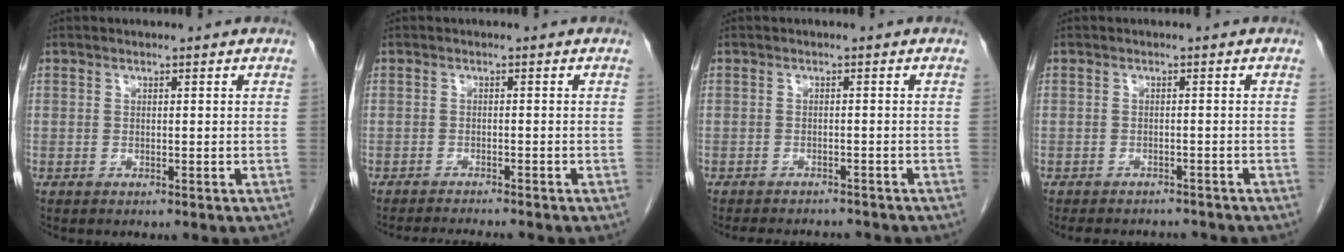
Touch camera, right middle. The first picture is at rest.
{"total": 4.5, "force": [-4.2, -0.4, 1.4], "torque": [-0.020, -0.015, -0.064]}
{"total": 6.6, "force": [-6.2, 1.7, 1.7], "torque": [-0.022, -0.004, -0.078]}
{"total": 7.4, "force": [-6.8, 2.3, 1.8], "torque": [-0.029, 0.000, -0.082]}